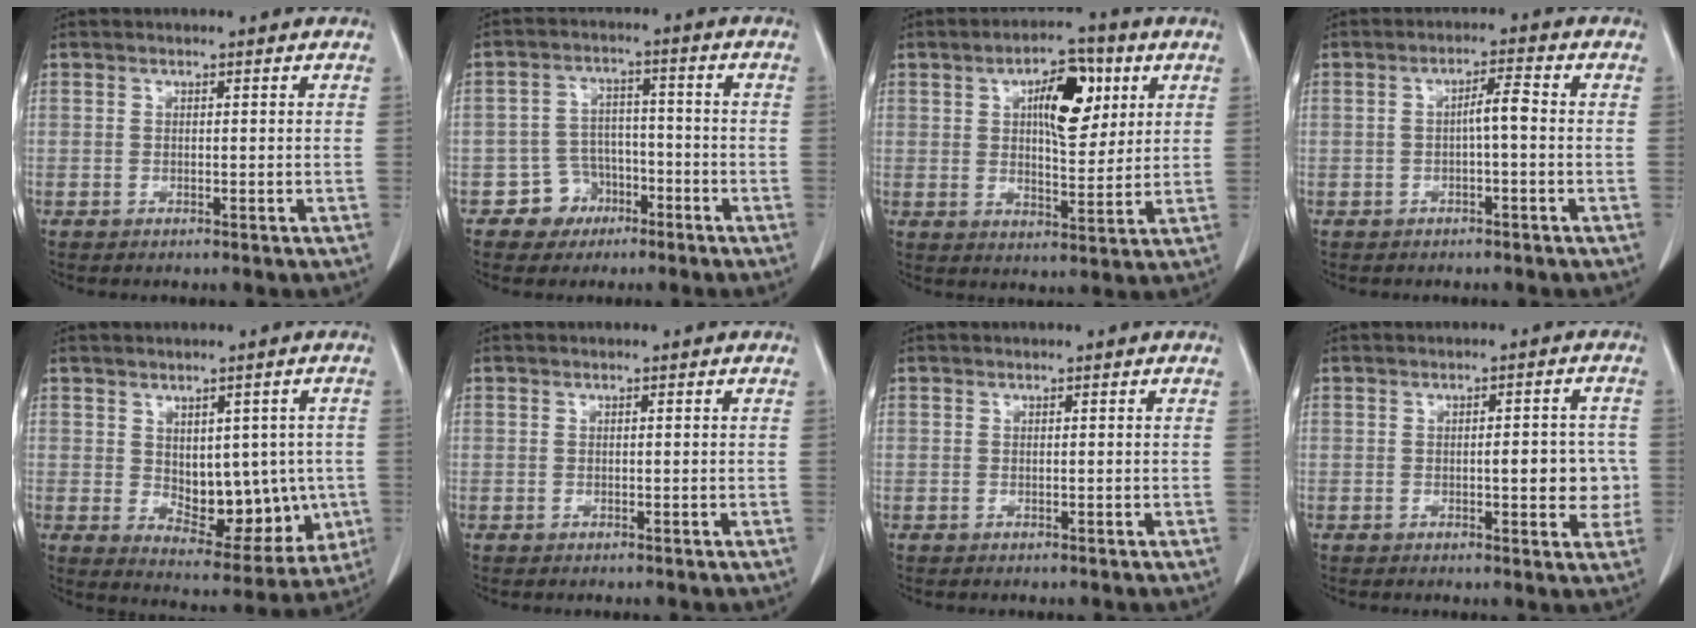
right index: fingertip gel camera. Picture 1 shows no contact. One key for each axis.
{"total": 5.5, "fx": -3.1, "fy": 4.6, "fz": 0.5, "tx": 0.001, "ty": 0.017, "tz": -0.045}
{"total": 10.0, "fx": 3.5, "fy": 3.9, "fz": 8.5, "tx": -0.132, "ty": 0.014, "tz": 0.057}
{"total": 3.2, "fx": -0.4, "fy": 0.4, "fz": 3.1, "tx": -0.051, "ty": 0.009, "tz": -0.008}
{"total": 11.5, "fx": -0.5, "fy": 6.5, "fz": 9.5, "tx": -0.114, "ty": 0.002, "tz": 0.022}
{"total": 0.0}
{"total": 0.0}
{"total": 5.6, "fx": -0.5, "fy": 2.0, "fz": 5.2, "tx": -0.062, "ty": 0.005, "tz": -0.006}